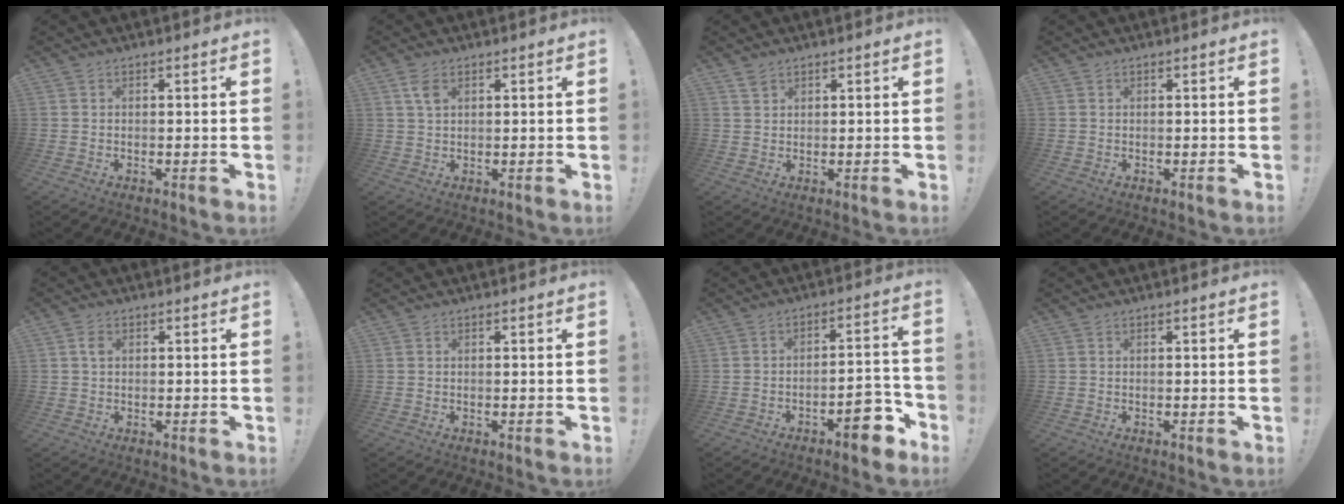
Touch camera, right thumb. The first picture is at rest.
{"total": 3.8, "force": [1.8, 2.1, 2.7], "torque": [-0.048, 0.000, 0.033]}
{"total": 2.1, "force": [1.6, 1.3, 0.4], "torque": [0.007, -0.012, 0.028]}
{"total": 0.0}
{"total": 2.2, "force": [0.3, 1.7, 1.4], "torque": [-0.019, 0.004, 0.003]}
{"total": 0.0}
{"total": 10.4, "force": [-6.2, 3.8, 7.4], "torque": [-0.080, 0.038, -0.101]}
{"total": 0.0}